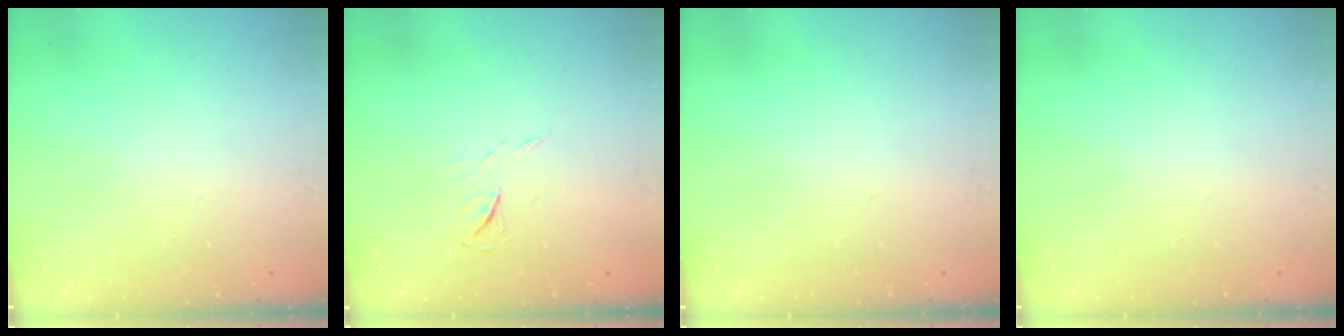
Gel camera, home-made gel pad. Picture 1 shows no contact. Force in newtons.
{"total": 4.9, "press": 4.9, "slide": 0.5}
{"total": 0.0}
{"total": 0.0}